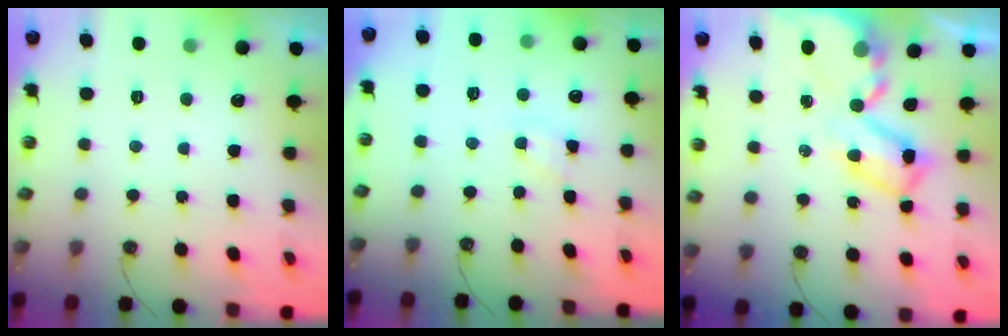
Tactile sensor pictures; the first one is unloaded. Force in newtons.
{"total": 2.4, "press": 2.3, "slide": 0.4}
{"total": 8.6, "press": 8.6, "slide": 0.9}